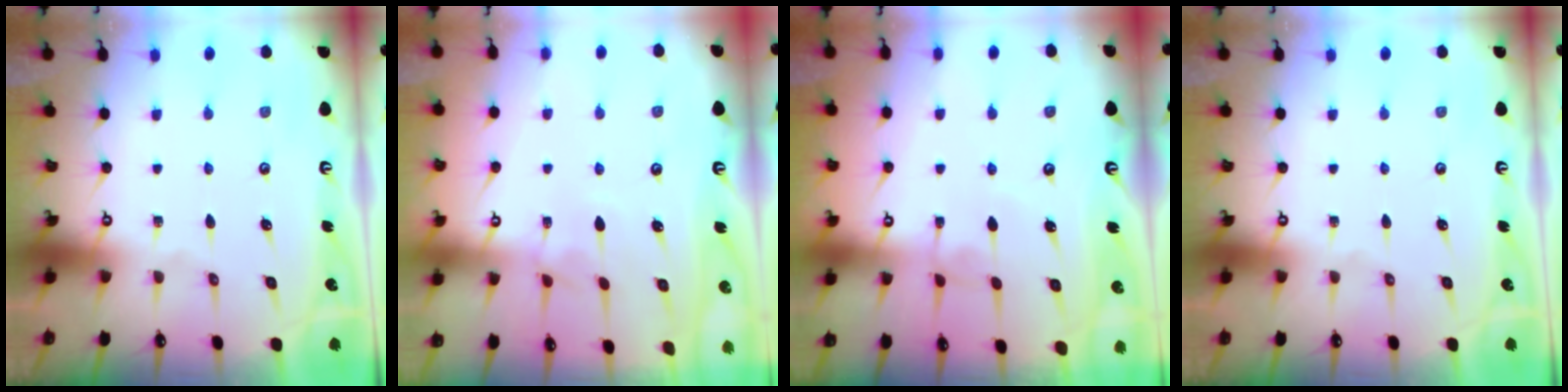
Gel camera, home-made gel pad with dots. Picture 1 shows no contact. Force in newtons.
{"total": 1.4, "press": 1.3, "slide": 0.5}
{"total": 1.6, "press": 1.5, "slide": 0.2}
{"total": 0.0}